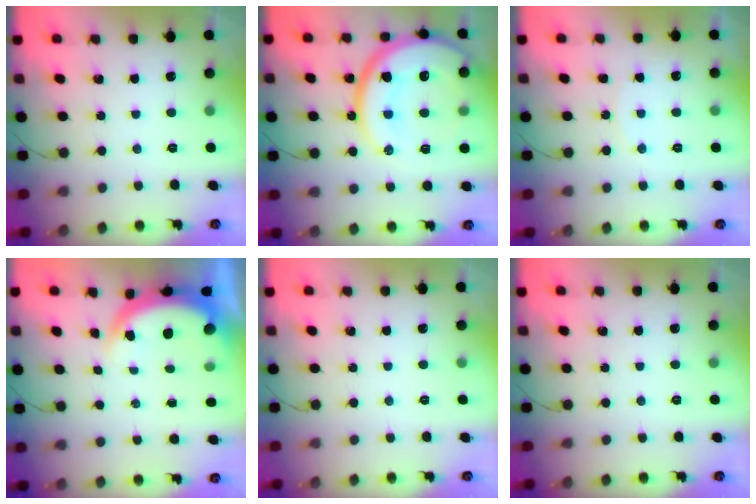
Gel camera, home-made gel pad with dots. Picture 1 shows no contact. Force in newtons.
{"total": 24.3, "press": 24.2, "slide": 2.4}
{"total": 4.5, "press": 4.4, "slide": 0.5}
{"total": 5.2, "press": 5.1, "slide": 0.8}
{"total": 0.0}
{"total": 0.0}